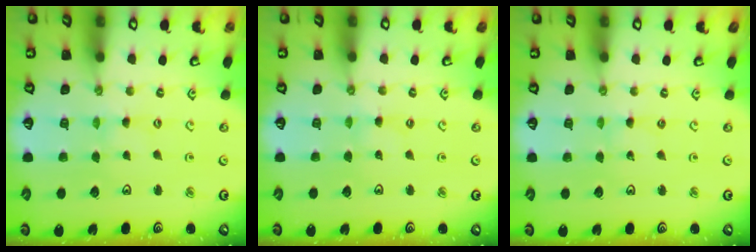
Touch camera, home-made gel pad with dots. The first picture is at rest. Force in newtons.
{"total": 1.0, "press": 0.9, "slide": 0.2}
{"total": 0.6, "press": 0.6, "slide": 0.1}